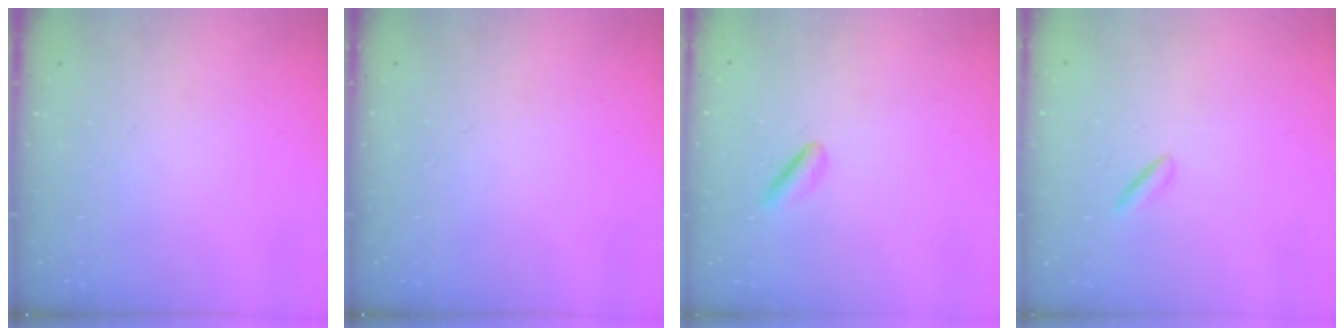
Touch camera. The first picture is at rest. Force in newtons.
{"total": 0.0}
{"total": 2.2, "press": 1.8, "slide": 1.2}
{"total": 2.2, "press": 2.0, "slide": 1.0}